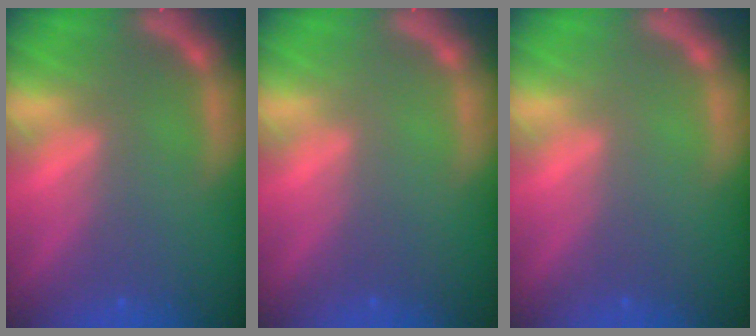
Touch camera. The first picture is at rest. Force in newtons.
{"total": 0.0}
{"total": 0.0}